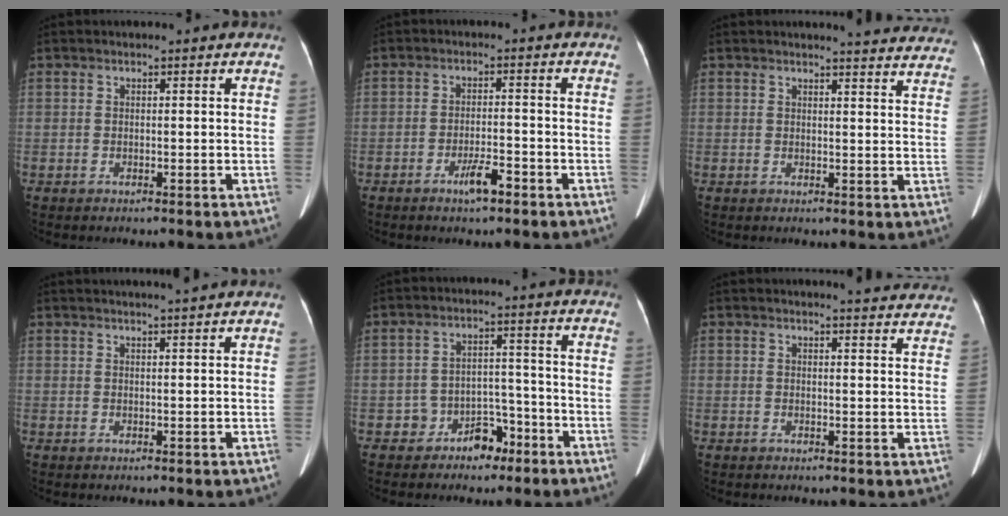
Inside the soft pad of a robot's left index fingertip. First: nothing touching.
{"total": 3.6, "force": [-2.5, 0.6, 2.6], "torque": [-0.049, -0.005, -0.042]}
{"total": 13.1, "force": [12.7, 0.9, 2.9], "torque": [-0.013, -0.066, 0.112]}
{"total": 4.7, "force": [4.2, -0.9, 2.1], "torque": [-0.024, 0.014, 0.051]}
{"total": 5.0, "force": [-3.6, 3.3, 1.4], "torque": [-0.017, 0.017, -0.051]}
{"total": 11.9, "force": [11.5, 0.9, 2.9], "torque": [-0.015, -0.048, 0.102]}